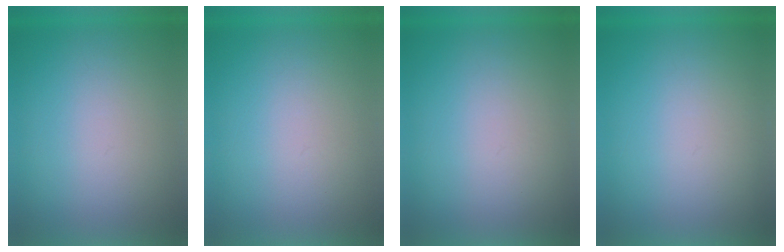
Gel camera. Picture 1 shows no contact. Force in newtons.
{"total": 1.0}
{"total": 1.2}
{"total": 1.9}